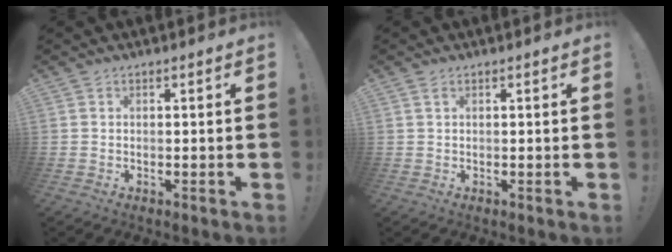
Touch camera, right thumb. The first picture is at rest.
{"total": 1.3, "force": [0.7, 0.5, 1.0], "torque": [-0.016, -0.001, 0.011]}